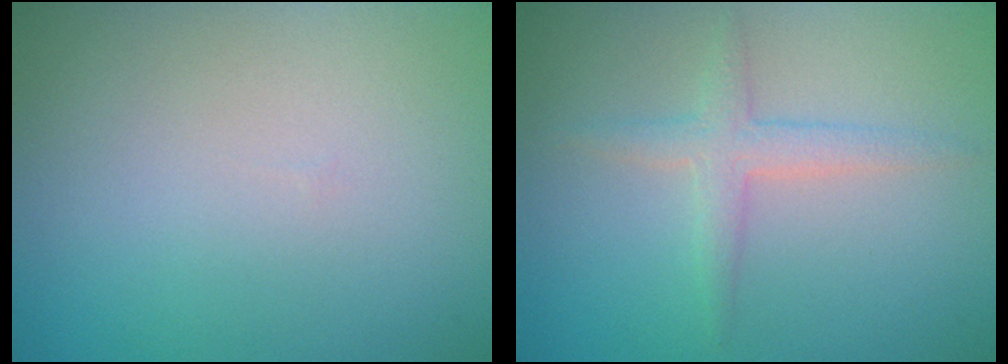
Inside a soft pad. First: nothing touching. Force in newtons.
{"total": 2.2, "press": 2.2, "slide": 0.1}